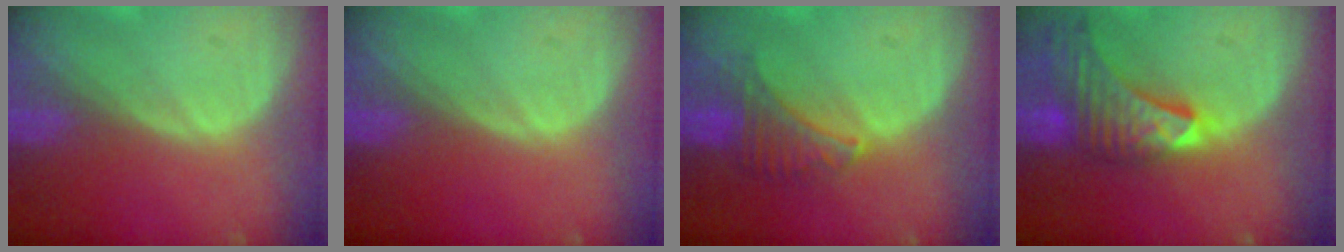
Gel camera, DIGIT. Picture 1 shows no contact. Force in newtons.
{"total": 0.0}
{"total": 4.8, "press": 4.8, "slide": 0.5}
{"total": 9.5, "press": 8.5, "slide": 4.3}